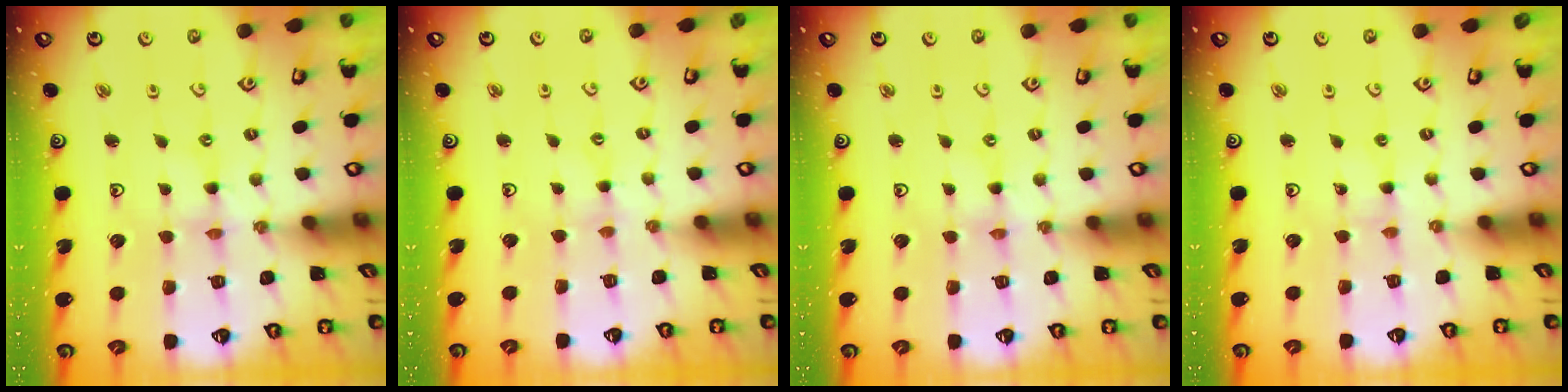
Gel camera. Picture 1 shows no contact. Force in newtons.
{"total": 1.6, "press": 1.6, "slide": 0.2}
{"total": 0.0}
{"total": 1.0, "press": 1.0, "slide": 0.2}